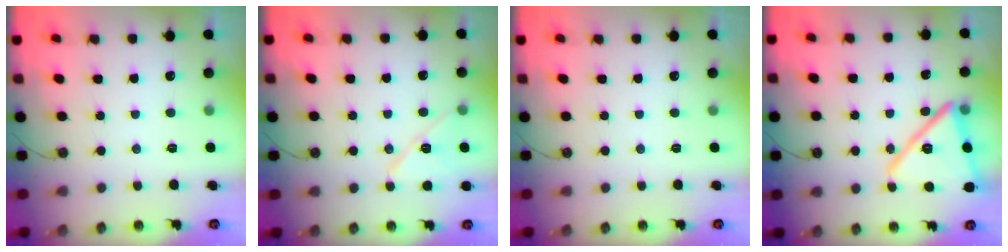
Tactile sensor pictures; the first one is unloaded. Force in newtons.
{"total": 10.7, "press": 10.6, "slide": 0.5}
{"total": 0.0}
{"total": 19.7, "press": 19.7, "slide": 1.3}